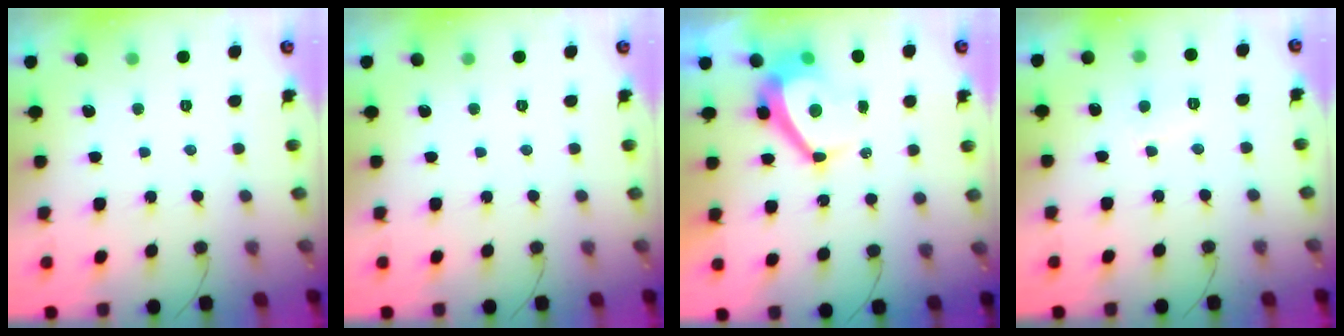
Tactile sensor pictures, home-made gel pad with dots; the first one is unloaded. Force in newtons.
{"total": 0.0}
{"total": 7.7, "press": 7.7, "slide": 0.5}
{"total": 4.8, "press": 4.8, "slide": 0.3}